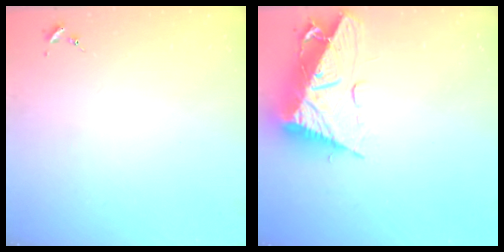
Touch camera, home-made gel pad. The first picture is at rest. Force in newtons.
{"total": 16.6, "press": 16.5, "slide": 1.5}